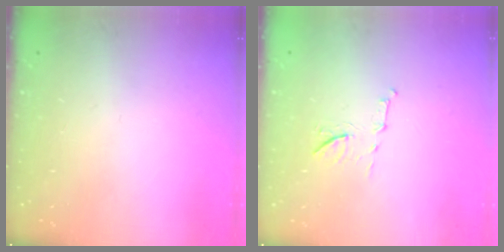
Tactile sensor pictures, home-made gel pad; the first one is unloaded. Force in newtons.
{"total": 7.2, "press": 7.0, "slide": 1.5}